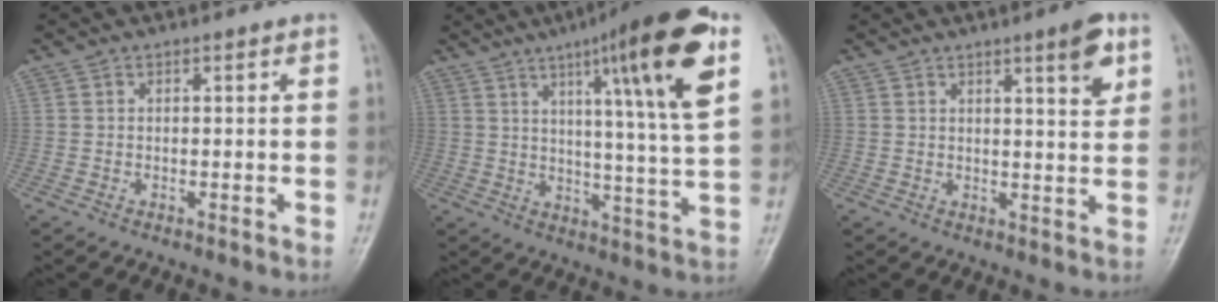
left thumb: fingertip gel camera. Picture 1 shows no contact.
{"total": 19.3, "force": [8.7, 1.6, 17.2], "torque": [-0.243, -0.030, 0.121]}
{"total": 6.1, "force": [3.2, 1.2, 5.0], "torque": [-0.063, -0.018, 0.044]}